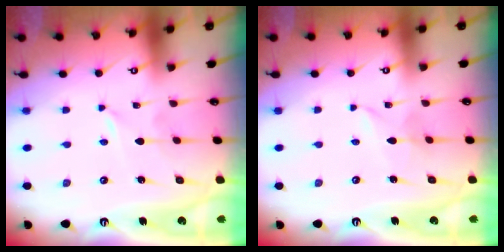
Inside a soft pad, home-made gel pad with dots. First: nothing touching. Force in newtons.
{"total": 2.0, "press": 2.0, "slide": 0.1}